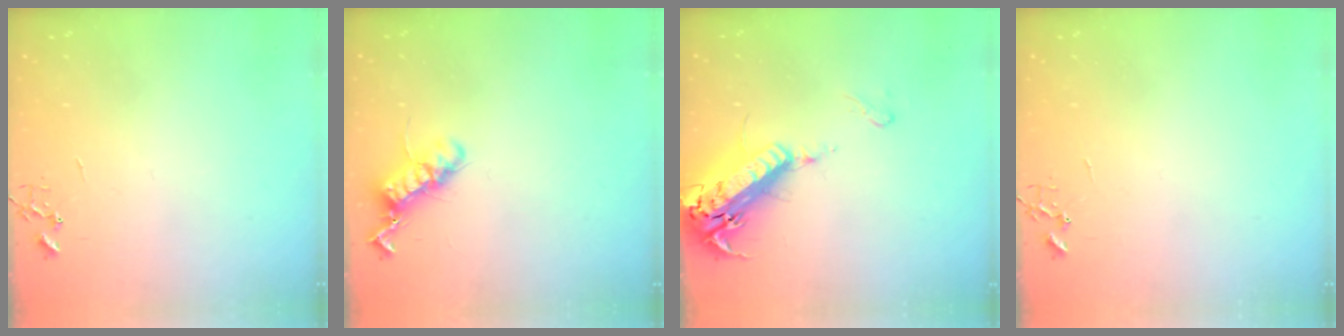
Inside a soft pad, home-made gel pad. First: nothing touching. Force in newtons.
{"total": 12.5, "press": 12.5, "slide": 0.4}
{"total": 21.2, "press": 20.7, "slide": 4.7}
{"total": 0.0}